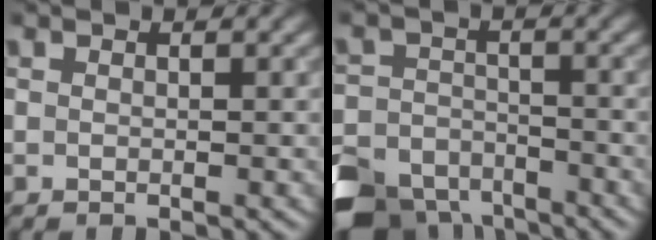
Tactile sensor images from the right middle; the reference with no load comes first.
{"total": 7.6, "force": [-6.1, 3.9, 2.2], "torque": [-0.035, -0.010, -0.117]}